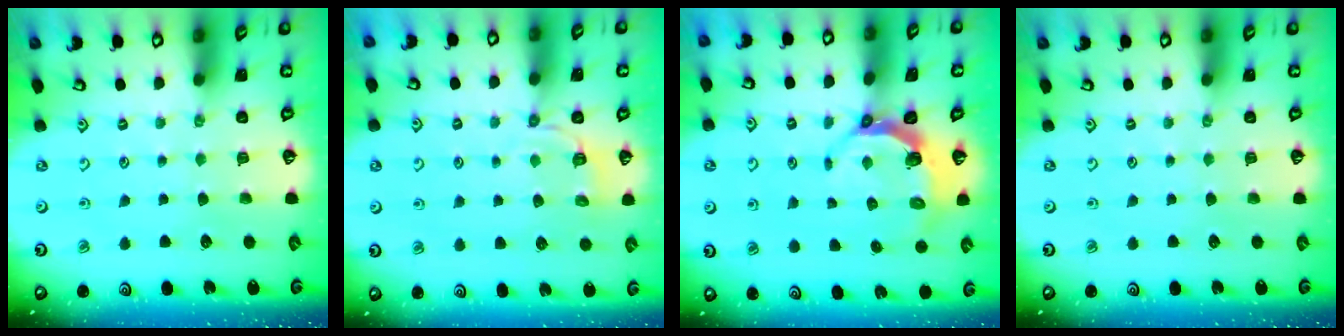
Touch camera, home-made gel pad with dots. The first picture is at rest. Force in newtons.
{"total": 3.8, "press": 3.3, "slide": 2.0}
{"total": 4.8, "press": 3.6, "slide": 3.2}
{"total": 0.0}